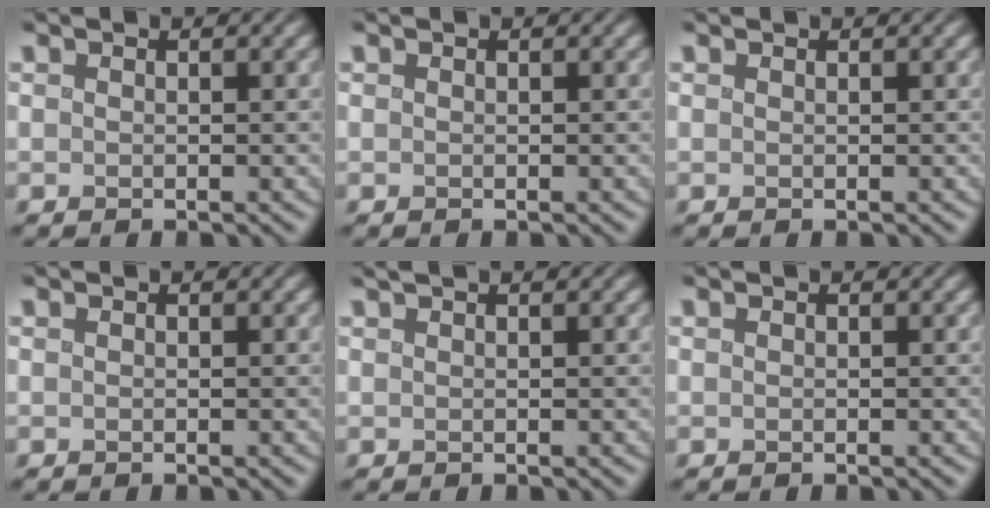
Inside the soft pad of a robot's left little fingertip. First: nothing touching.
{"total": 0.0}
{"total": 0.0}
{"total": 0.0}
{"total": 1.9, "force": [1.4, 0.7, 1.1], "torque": [-0.001, 0.009, 0.002]}
{"total": 0.0}